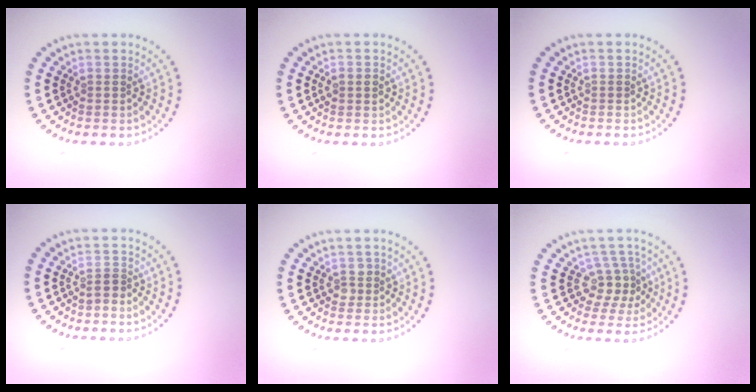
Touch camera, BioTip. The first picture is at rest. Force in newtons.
{"total": 1.3, "press": 1.3, "slide": 0.1}
{"total": 0.0}
{"total": 0.9, "press": 0.6, "slide": 0.6}
{"total": 1.0, "press": 1.0, "slide": 0.2}
{"total": 2.9, "press": 2.2, "slide": 1.9}